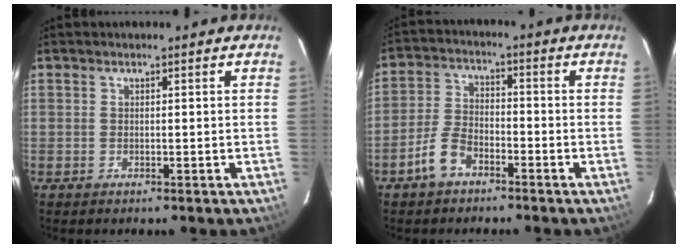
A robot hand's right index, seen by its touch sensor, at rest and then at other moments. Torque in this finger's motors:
{"motor_torque": [0.15, -0.08, -0.06, -0.02]}